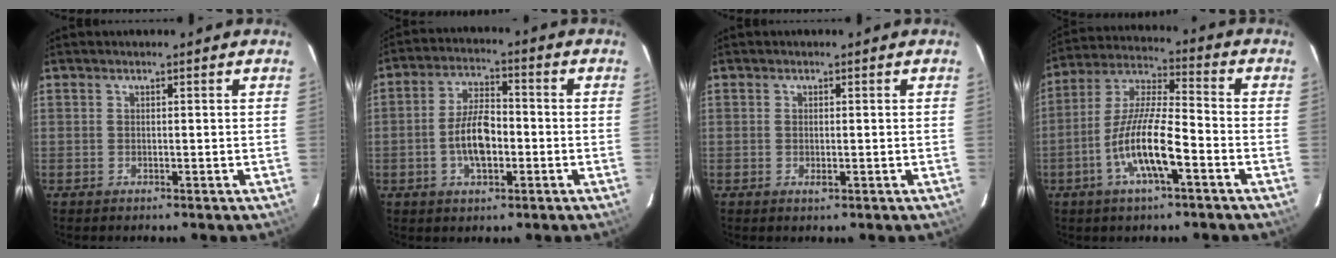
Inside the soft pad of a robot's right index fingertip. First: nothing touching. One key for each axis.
{"total": 8.5, "fx": -2.1, "fy": 4.0, "fz": 7.1, "tx": -0.141, "ty": 0.009, "tz": -0.034}
{"total": 1.3, "fx": -0.3, "fy": 0.4, "fz": 1.2, "tx": -0.024, "ty": -0.001, "tz": -0.004}
{"total": 12.9, "fx": -5.4, "fy": 2.6, "fz": 11.5, "tx": -0.234, "ty": -0.003, "tz": -0.106}